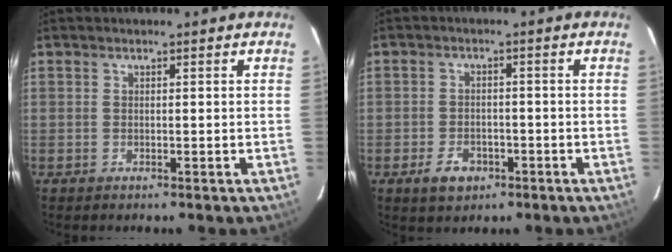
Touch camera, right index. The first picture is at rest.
{"total": 5.1, "force": [-2.6, 3.6, 2.4], "torque": [-0.056, 0.007, -0.035]}